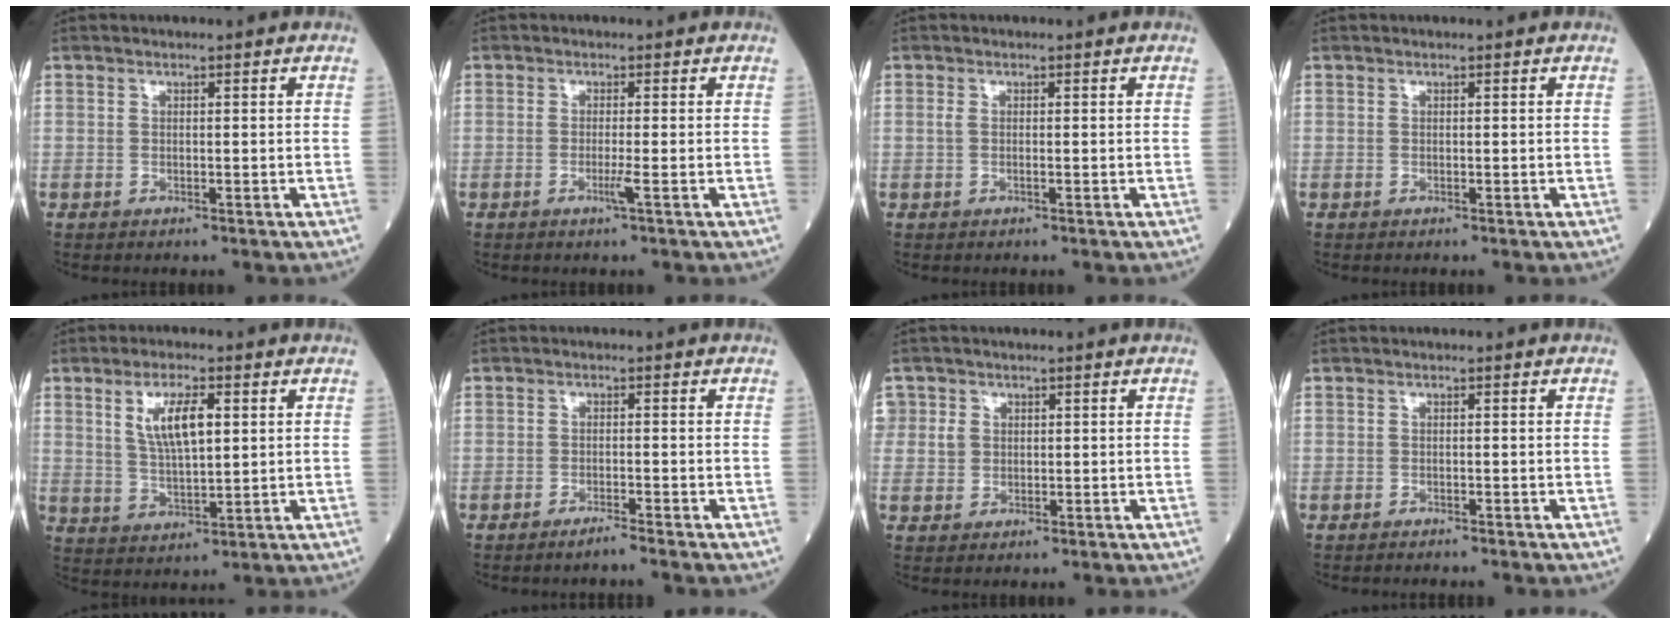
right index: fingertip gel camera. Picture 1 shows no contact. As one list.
[{"total": 1.5, "force": [-0.6, -0.4, 1.3], "torque": [-0.026, -0.003, -0.015]}, {"total": 0.6, "force": [0.0, 0.2, 0.5], "torque": [-0.014, 0.000, -0.004]}, {"total": 0.0}, {"total": 7.4, "force": [2.4, 2.1, 6.6], "torque": [-0.126, 0.002, 0.050]}, {"total": 1.9, "force": [-1.7, -0.6, 0.7], "torque": [-0.012, 0.001, -0.032]}, {"total": 2.2, "force": [0.4, 2.1, 0.4], "torque": [0.000, 0.005, 0.006]}, {"total": 2.0, "force": [-1.9, 0.0, 0.6], "torque": [-0.007, -0.002, -0.024]}]